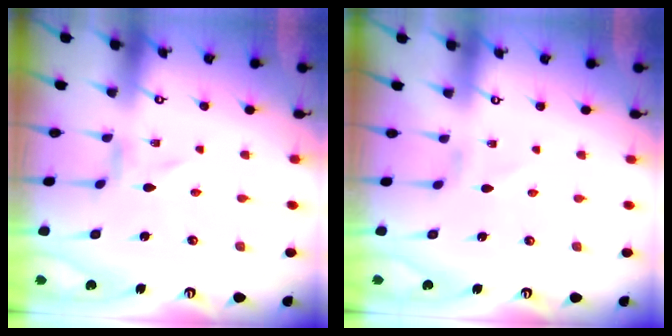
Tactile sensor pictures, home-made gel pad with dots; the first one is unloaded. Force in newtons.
{"total": 1.1, "press": 1.0, "slide": 0.3}